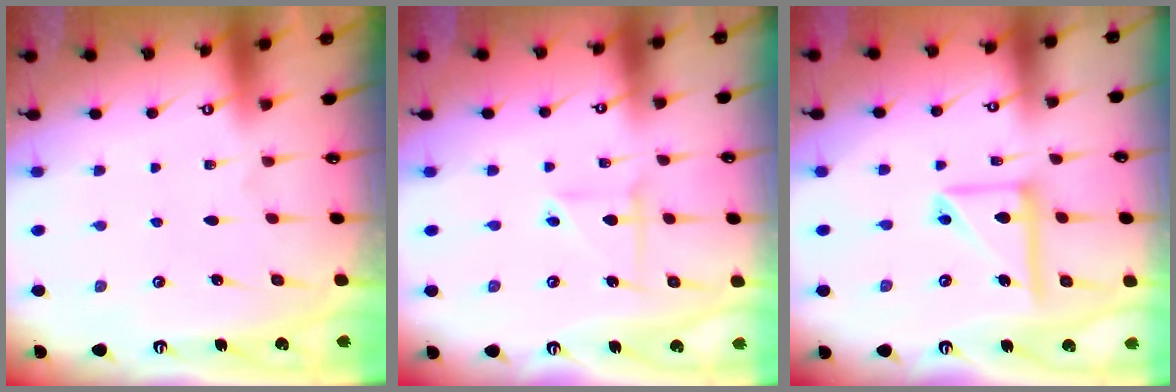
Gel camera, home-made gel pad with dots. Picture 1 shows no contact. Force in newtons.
{"total": 3.7, "press": 3.7, "slide": 0.5}
{"total": 13.3, "press": 13.3, "slide": 1.5}